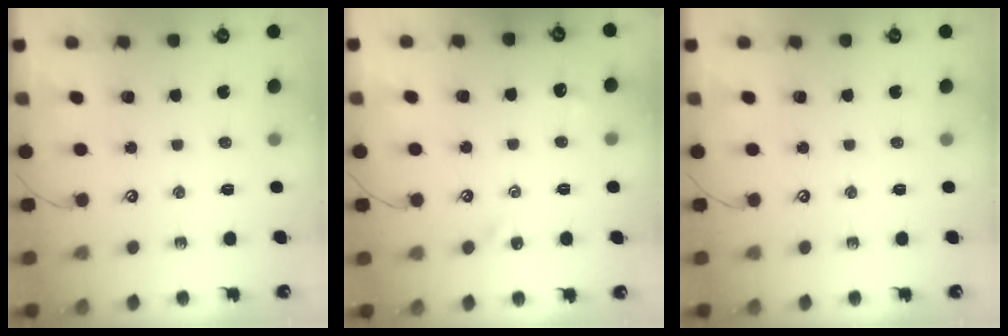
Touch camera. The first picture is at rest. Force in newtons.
{"total": 2.0, "press": 1.9, "slide": 0.5}
{"total": 0.0}